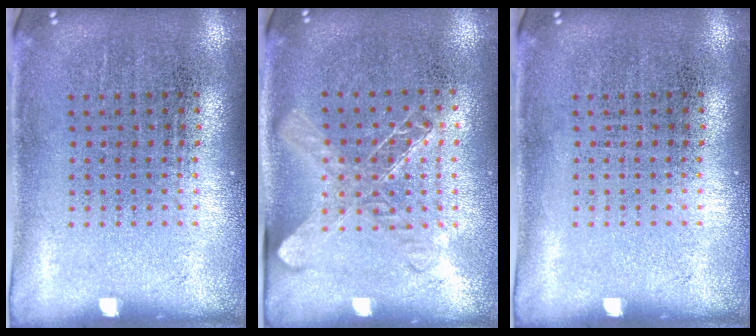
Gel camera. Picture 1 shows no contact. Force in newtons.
{"total": 1.4, "press": 1.2, "slide": 0.7}
{"total": 0.0}